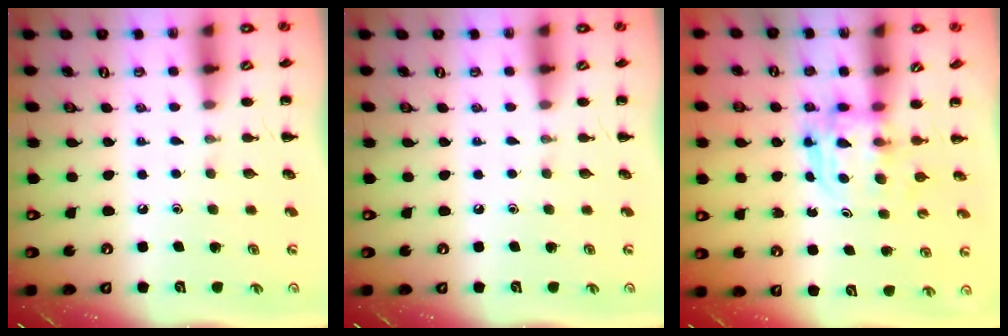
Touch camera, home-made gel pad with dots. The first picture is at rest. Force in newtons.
{"total": 0.0}
{"total": 3.8, "press": 3.8, "slide": 0.2}